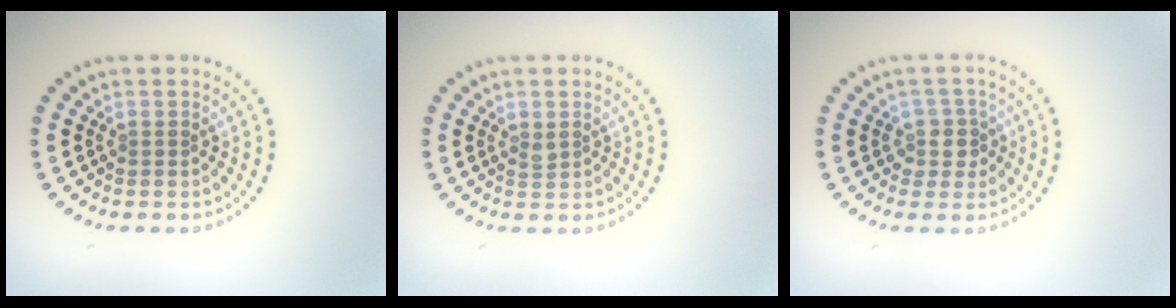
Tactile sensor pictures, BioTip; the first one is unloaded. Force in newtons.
{"total": 0.6, "press": 0.6, "slide": 0.3}
{"total": 2.2, "press": 1.8, "slide": 1.2}